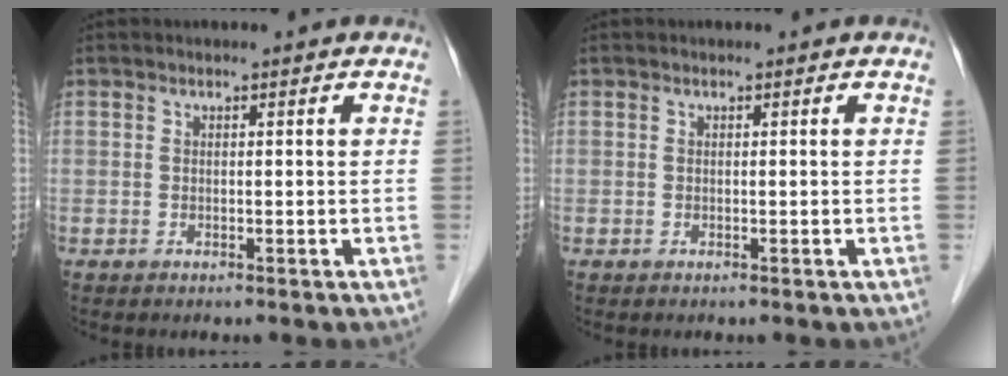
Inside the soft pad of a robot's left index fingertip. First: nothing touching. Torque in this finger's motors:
{"motor_torque": [0.00, 0.00, 0.00, 0.00]}